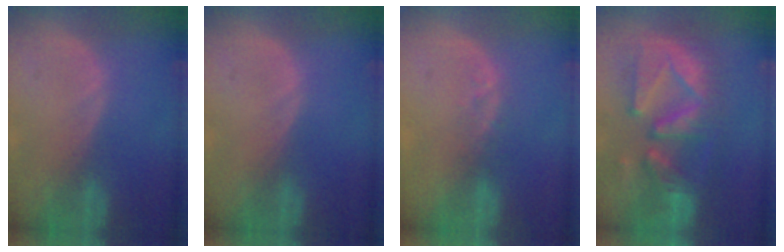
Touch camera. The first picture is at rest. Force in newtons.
{"total": 0.0}
{"total": 2.1, "press": 1.8, "slide": 1.1}
{"total": 12.1, "press": 11.0, "slide": 5.1}